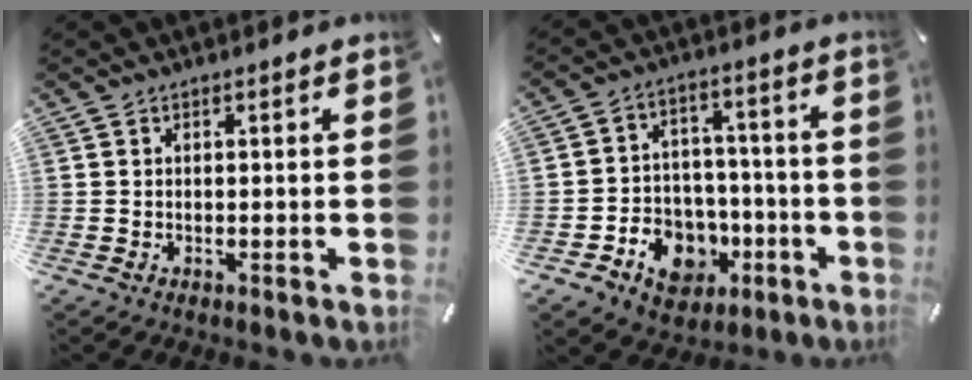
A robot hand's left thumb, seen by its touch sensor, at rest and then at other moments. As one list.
[{"total": 11.4, "force": [-4.5, 9.6, 4.1], "torque": [-0.045, 0.034, -0.066]}]